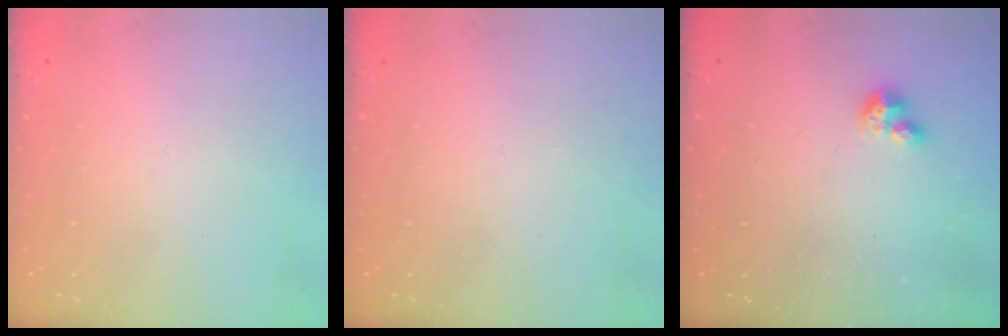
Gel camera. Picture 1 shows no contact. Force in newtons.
{"total": 0.0}
{"total": 3.1, "press": 3.1, "slide": 0.3}